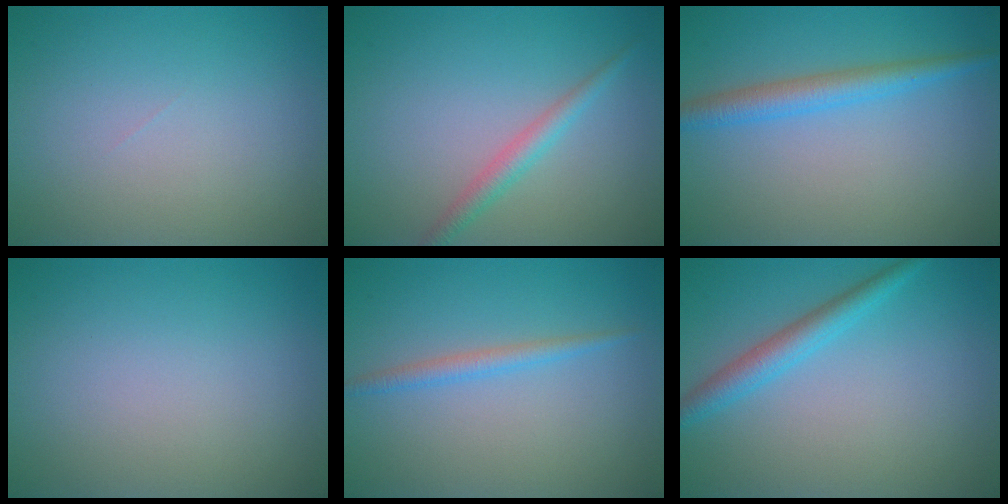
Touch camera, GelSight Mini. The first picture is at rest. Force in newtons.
{"total": 2.0, "press": 2.0, "slide": 0.0}
{"total": 3.0, "press": 3.0, "slide": 0.1}
{"total": 0.0}
{"total": 1.6, "press": 1.6, "slide": 0.0}
{"total": 2.9, "press": 2.9, "slide": 0.1}